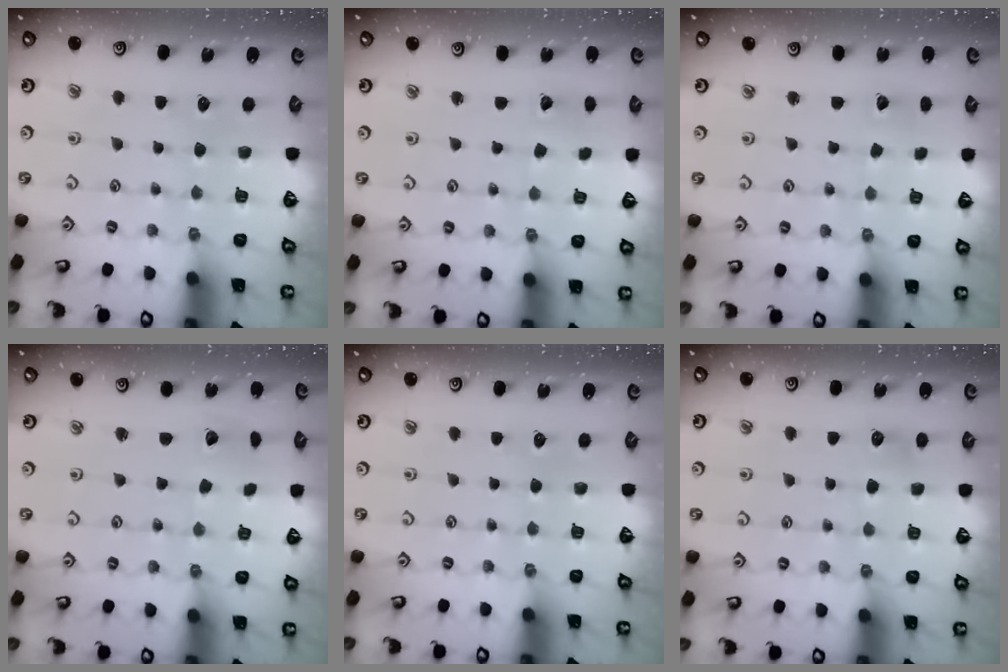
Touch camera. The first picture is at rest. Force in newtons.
{"total": 2.7, "press": 2.6, "slide": 0.4}
{"total": 2.0, "press": 2.0, "slide": 0.2}
{"total": 2.1, "press": 2.1, "slide": 0.2}
{"total": 0.0}
{"total": 5.3, "press": 5.3, "slide": 0.3}